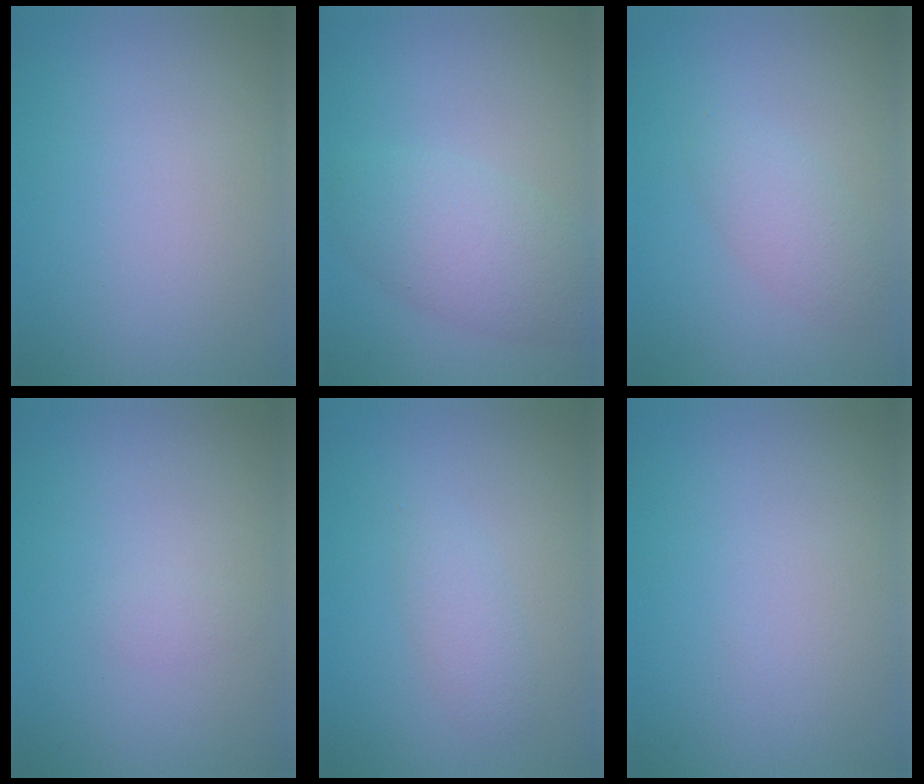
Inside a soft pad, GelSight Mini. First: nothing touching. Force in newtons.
{"total": 4.5, "press": 4.5, "slide": 0.2}
{"total": 2.2, "press": 2.2, "slide": 0.2}
{"total": 0.7, "press": 0.7, "slide": 0.0}
{"total": 1.7, "press": 1.7, "slide": 0.1}
{"total": 0.0}